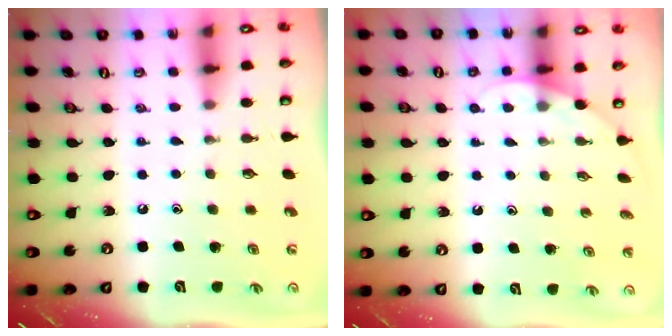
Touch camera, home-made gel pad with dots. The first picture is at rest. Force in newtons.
{"total": 2.8, "press": 2.8, "slide": 0.1}